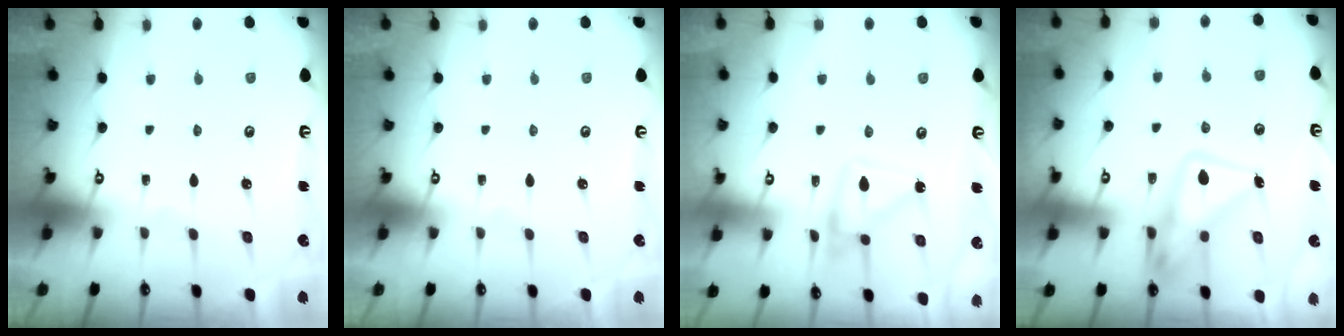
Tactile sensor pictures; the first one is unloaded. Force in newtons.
{"total": 0.0}
{"total": 12.6, "press": 12.6, "slide": 1.1}
{"total": 15.2, "press": 15.1, "slide": 1.4}